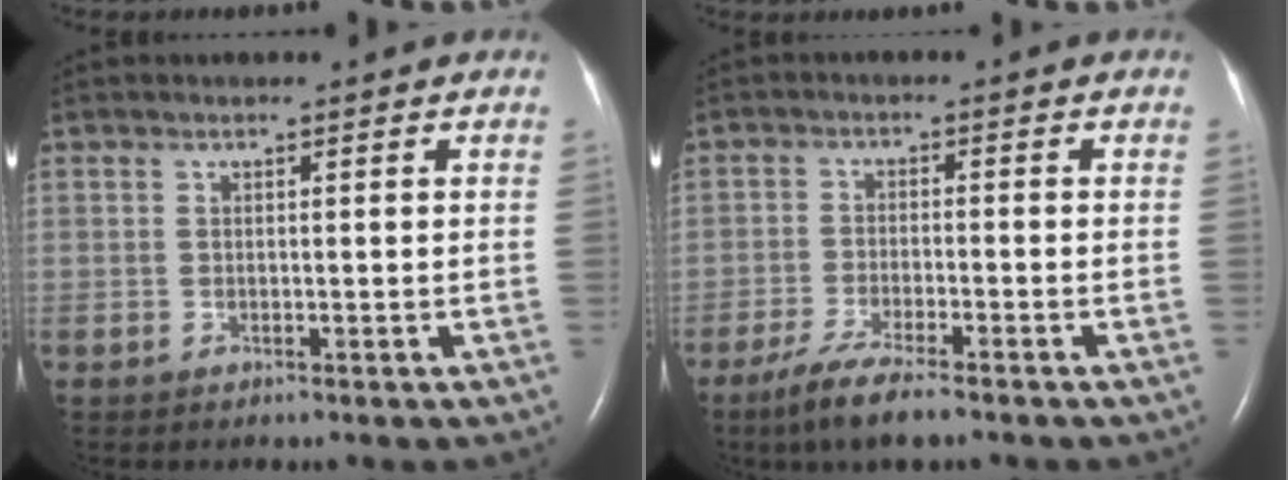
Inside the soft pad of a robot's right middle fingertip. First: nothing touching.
{"total": 6.5, "force": [-4.7, 0.6, 4.5], "torque": [-0.092, -0.017, -0.083]}